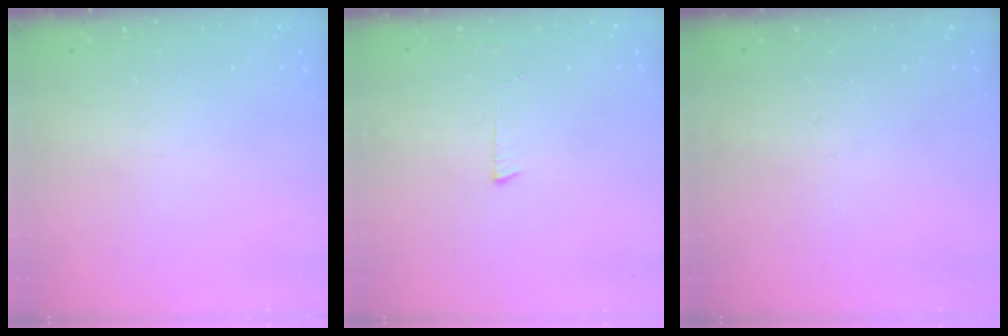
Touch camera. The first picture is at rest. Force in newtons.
{"total": 3.0, "press": 3.0, "slide": 0.3}
{"total": 0.0}